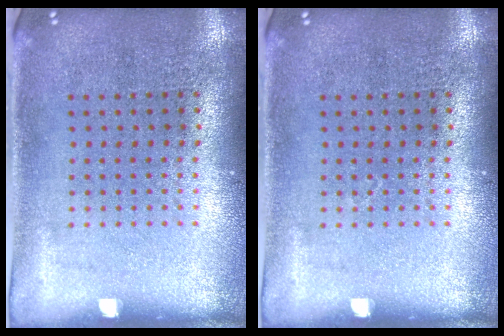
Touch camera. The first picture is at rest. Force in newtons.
{"total": 0.0}